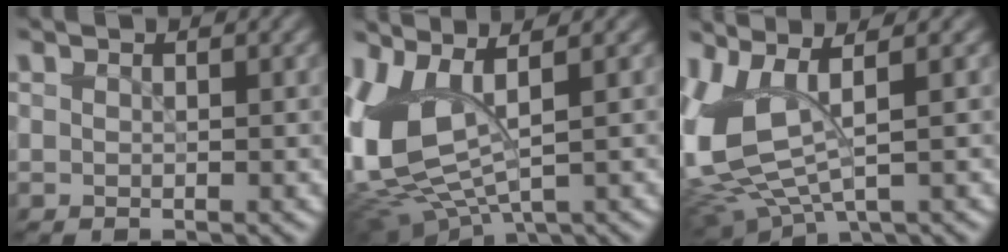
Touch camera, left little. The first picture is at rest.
{"total": 7.9, "force": [1.2, 4.0, 6.7], "torque": [-0.166, -0.008, 0.026]}
{"total": 7.3, "force": [1.3, 3.1, 6.5], "torque": [-0.164, -0.004, 0.029]}